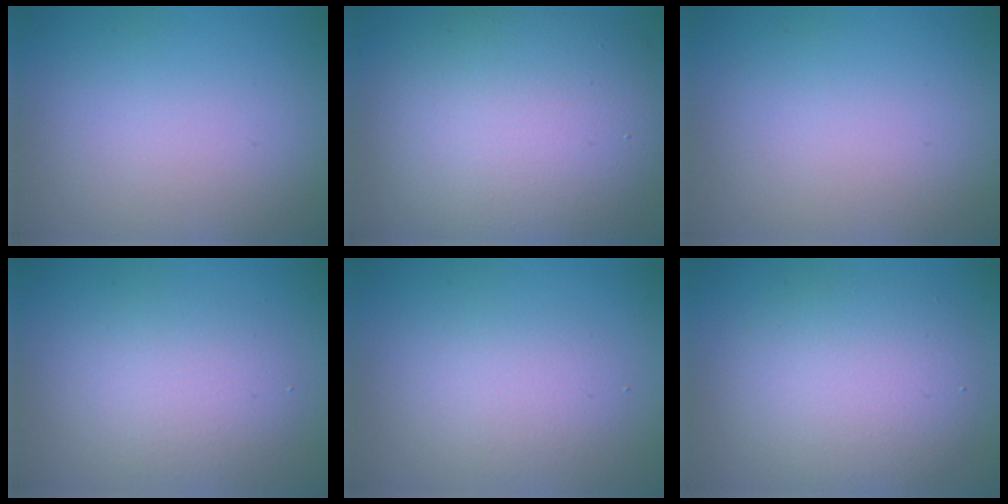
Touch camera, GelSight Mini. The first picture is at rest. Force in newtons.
{"total": 11.2, "press": 11.1, "slide": 0.6}
{"total": 0.0}
{"total": 3.4, "press": 3.4, "slide": 0.2}
{"total": 2.4, "press": 2.4, "slide": 0.2}
{"total": 5.5, "press": 5.5, "slide": 0.2}